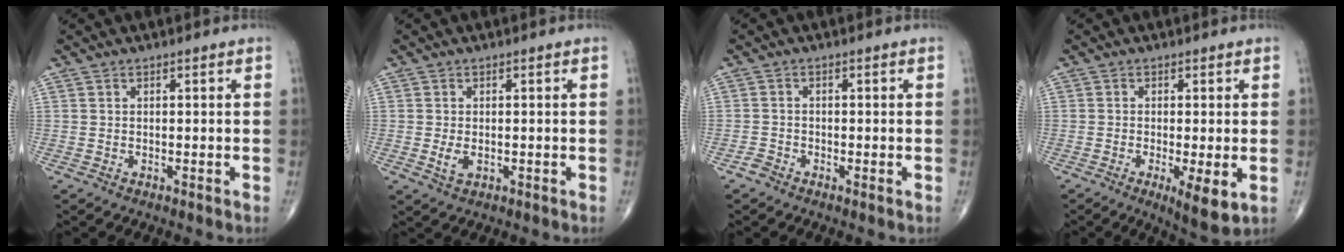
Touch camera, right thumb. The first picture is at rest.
{"total": 2.4, "force": [-0.4, 1.4, 1.9], "torque": [-0.039, -0.005, -0.005]}
{"total": 1.3, "force": [-1.1, 0.6, 0.6], "torque": [-0.008, -0.001, -0.026]}
{"total": 6.5, "force": [-1.8, 1.6, 6.0], "torque": [-0.100, -0.020, -0.029]}